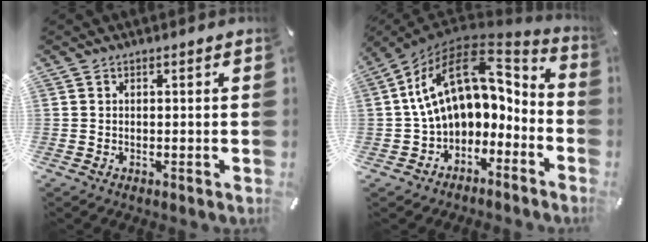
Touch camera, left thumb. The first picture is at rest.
{"total": 17.1, "force": [4.0, 11.4, 12.1], "torque": [-0.215, -0.023, 0.076]}